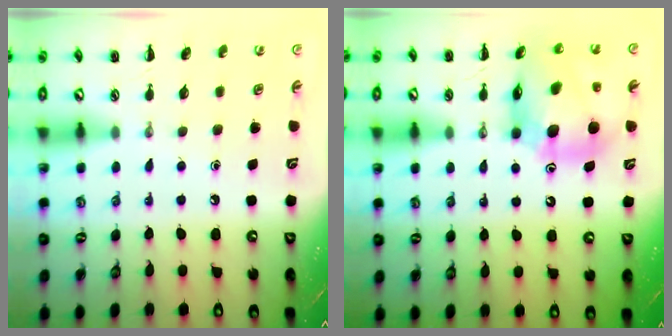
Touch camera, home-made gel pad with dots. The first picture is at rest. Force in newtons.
{"total": 14.0, "press": 13.3, "slide": 4.1}